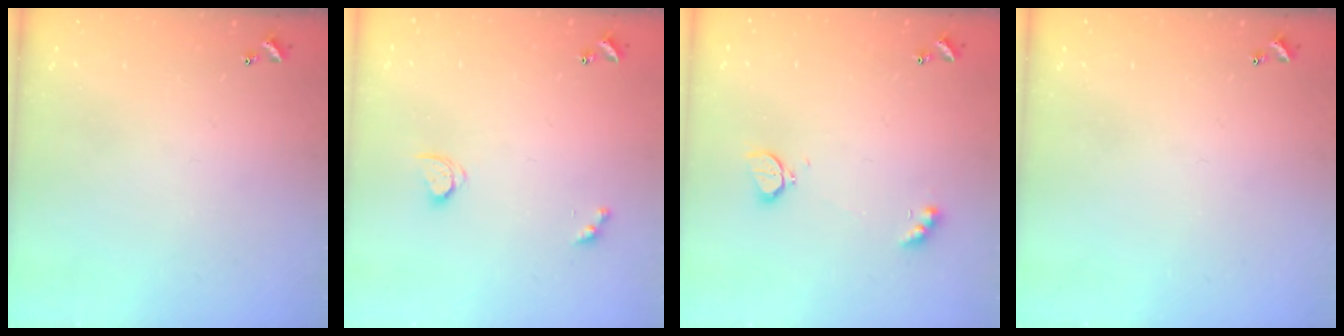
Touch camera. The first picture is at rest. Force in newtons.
{"total": 2.8, "press": 2.8, "slide": 0.3}
{"total": 2.8, "press": 2.7, "slide": 0.6}
{"total": 0.0}